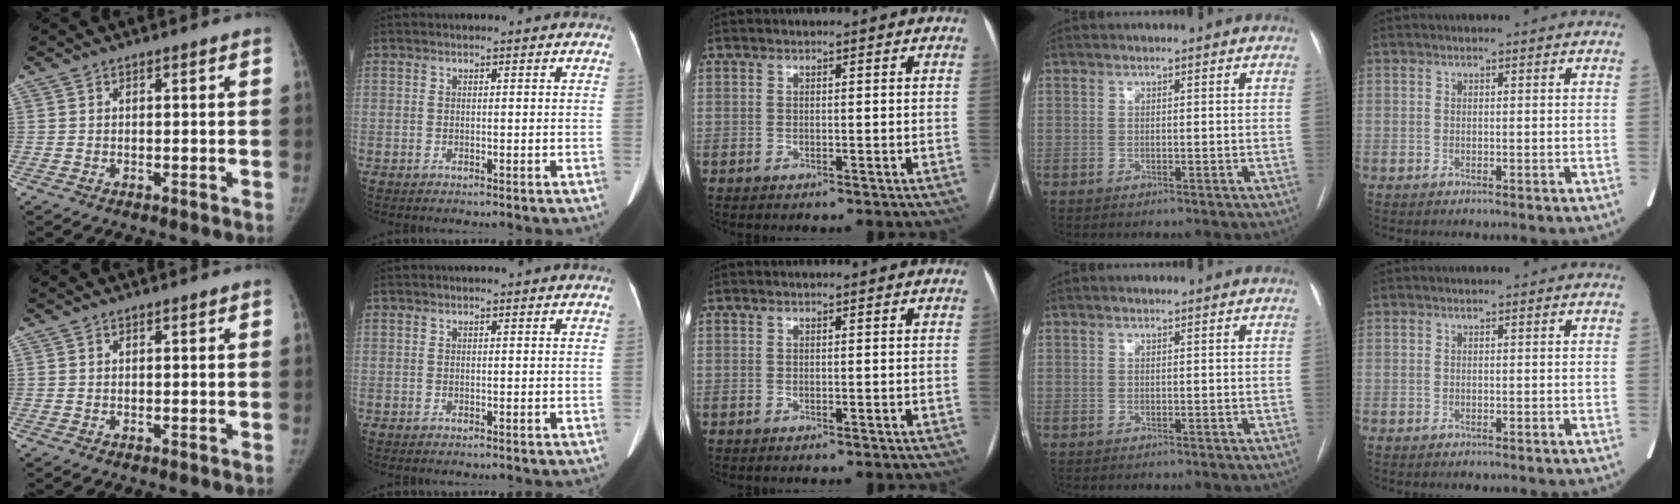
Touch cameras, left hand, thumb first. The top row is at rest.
{}